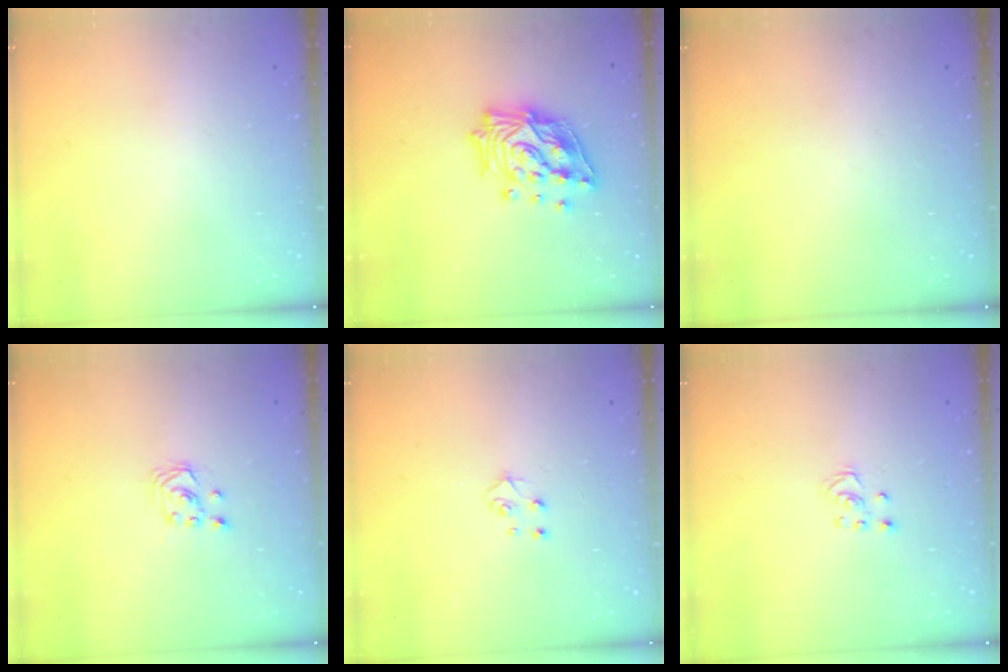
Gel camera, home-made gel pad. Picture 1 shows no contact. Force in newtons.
{"total": 18.9, "press": 18.7, "slide": 2.6}
{"total": 0.0}
{"total": 2.6, "press": 2.6, "slide": 0.3}
{"total": 4.5, "press": 4.4, "slide": 0.4}
{"total": 2.5, "press": 2.5, "slide": 0.2}